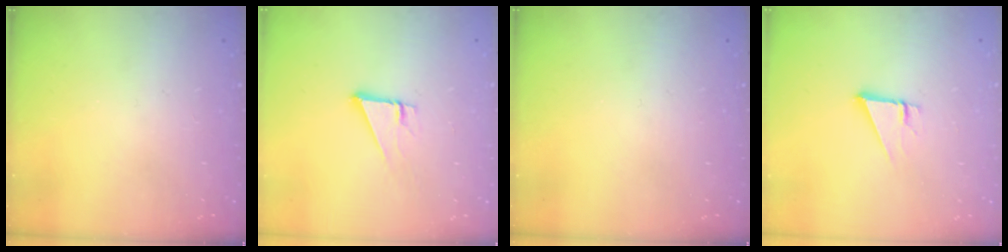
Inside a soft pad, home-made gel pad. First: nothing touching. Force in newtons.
{"total": 3.7, "press": 3.7, "slide": 0.2}
{"total": 0.0}
{"total": 3.6, "press": 3.6, "slide": 0.3}